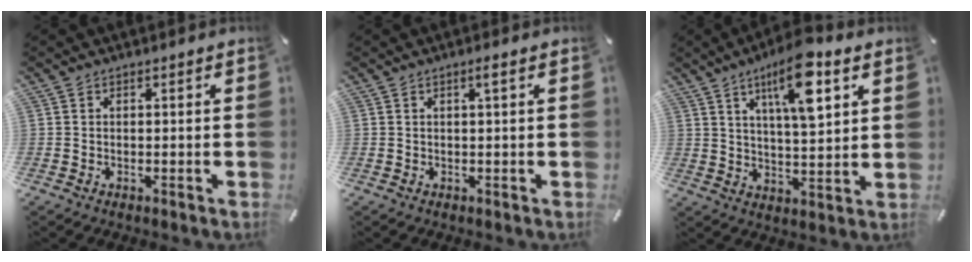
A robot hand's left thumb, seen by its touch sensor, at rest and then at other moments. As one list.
[{"total": 1.5, "force": [0.5, 0.0, 1.5], "torque": [-0.028, 0.001, 0.007]}, {"total": 13.6, "force": [7.2, 4.3, 10.7], "torque": [-0.176, -0.022, 0.119]}]